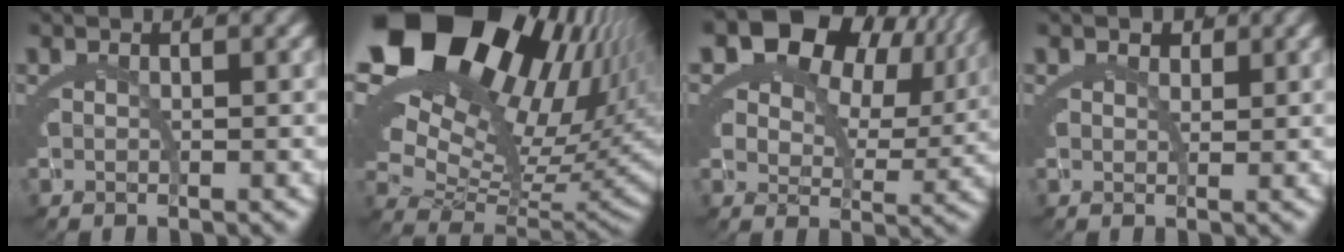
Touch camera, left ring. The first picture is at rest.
{"total": 20.7, "force": [4.9, 13.2, 15.1], "torque": [-0.258, 0.001, 0.071]}
{"total": 12.1, "force": [4.6, 8.3, 7.4], "torque": [-0.115, 0.011, 0.058]}
{"total": 1.3, "force": [0.4, 1.1, 0.5], "torque": [-0.008, -0.010, 0.012]}